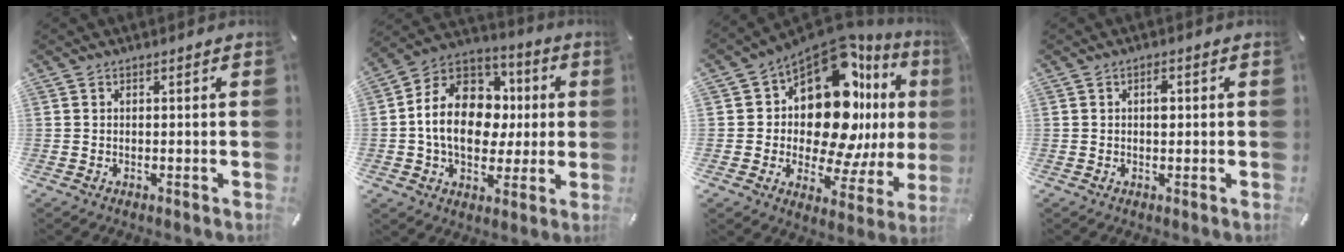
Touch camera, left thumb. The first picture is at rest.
{"total": 17.5, "force": [-0.2, 14.0, 10.5], "torque": [-0.207, 0.009, -0.001]}
{"total": 19.7, "force": [6.4, 11.1, 14.9], "torque": [-0.262, -0.083, 0.099]}
{"total": 2.1, "force": [0.3, 1.1, 1.7], "torque": [-0.019, -0.003, 0.001]}